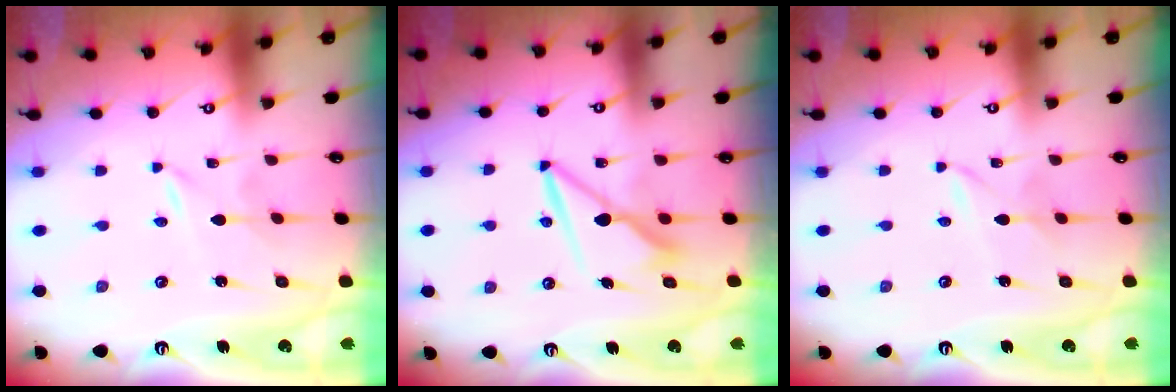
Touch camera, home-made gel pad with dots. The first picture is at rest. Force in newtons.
{"total": 8.1, "press": 8.0, "slide": 1.3}
{"total": 1.7, "press": 1.7, "slide": 0.2}